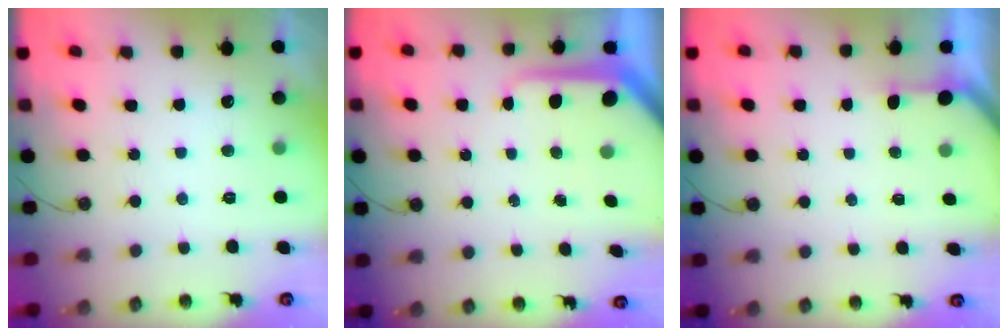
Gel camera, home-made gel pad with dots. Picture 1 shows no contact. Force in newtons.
{"total": 9.8, "press": 9.7, "slide": 0.8}
{"total": 1.2, "press": 1.2, "slide": 0.1}